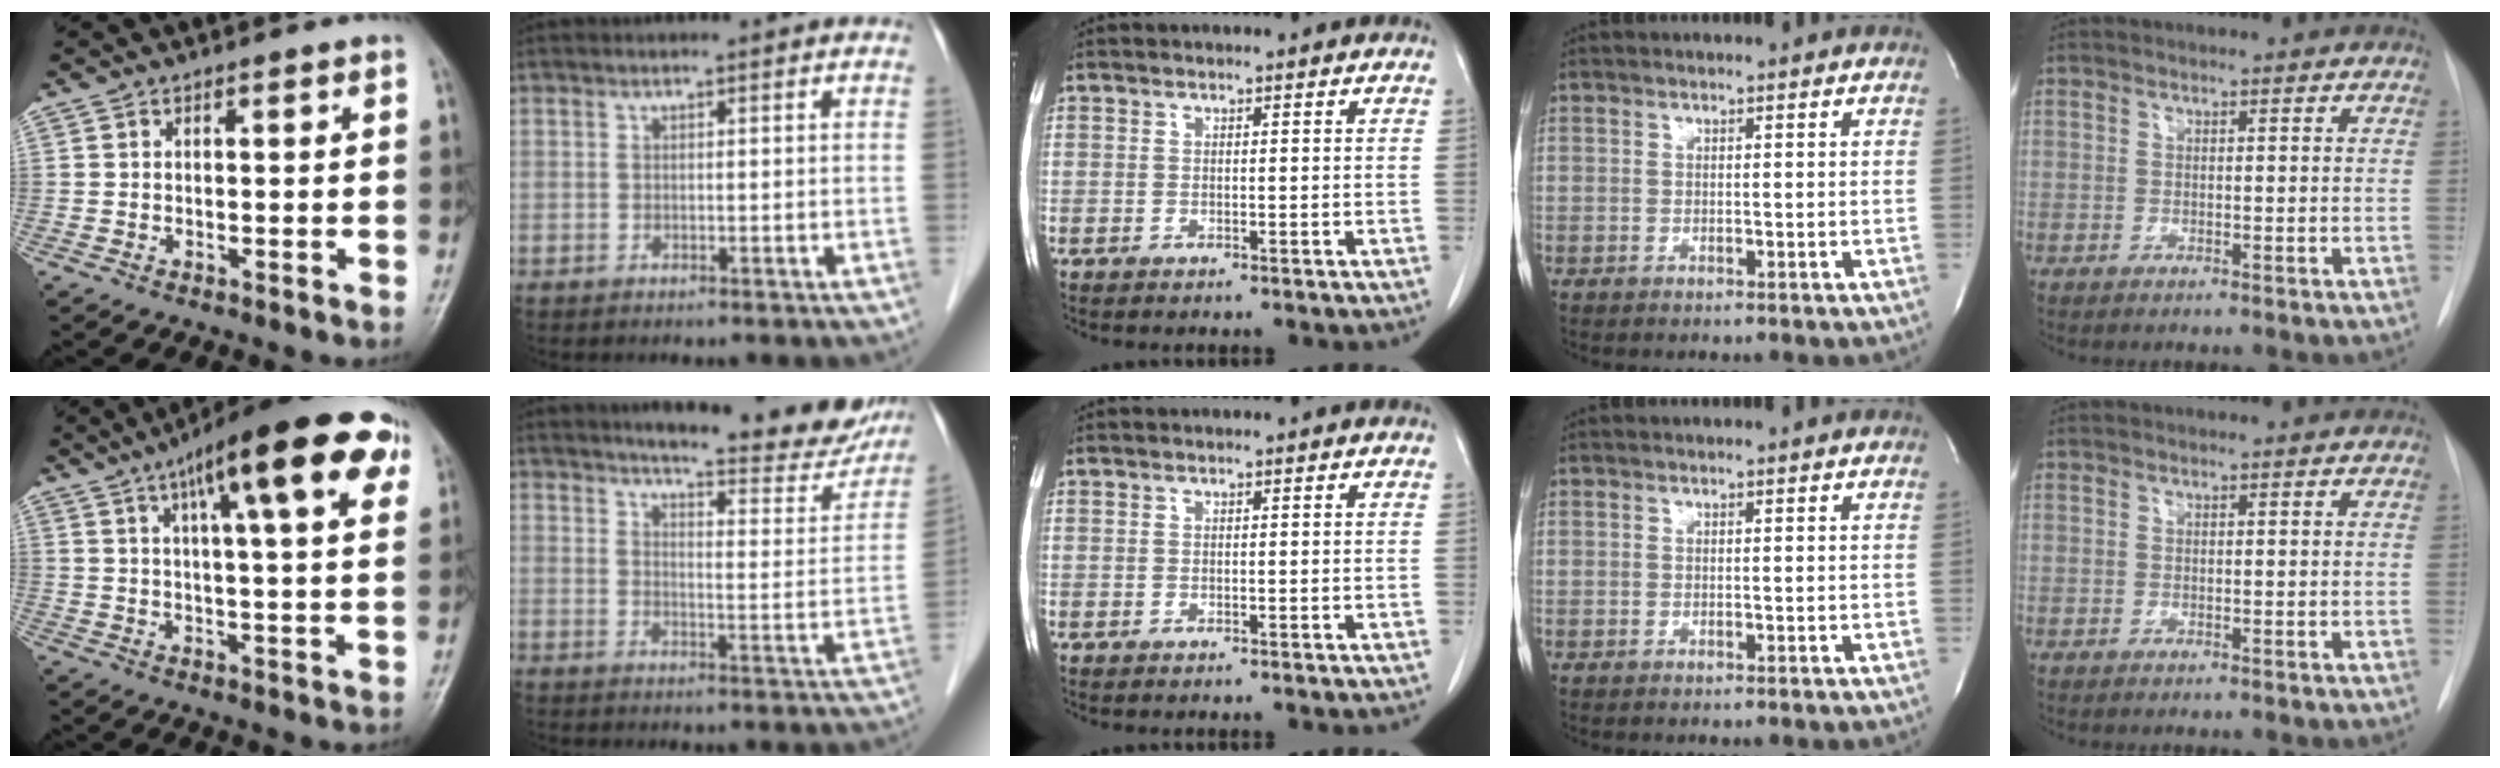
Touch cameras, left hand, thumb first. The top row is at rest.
{"thumb": {"total": 19.5, "force": [9.2, 4.6, 16.6], "torque": [-0.225, 0.006, 0.126]}, "index": {"total": 18.1, "force": [16.2, 3.0, 7.6], "torque": [-0.087, -0.047, 0.189]}}